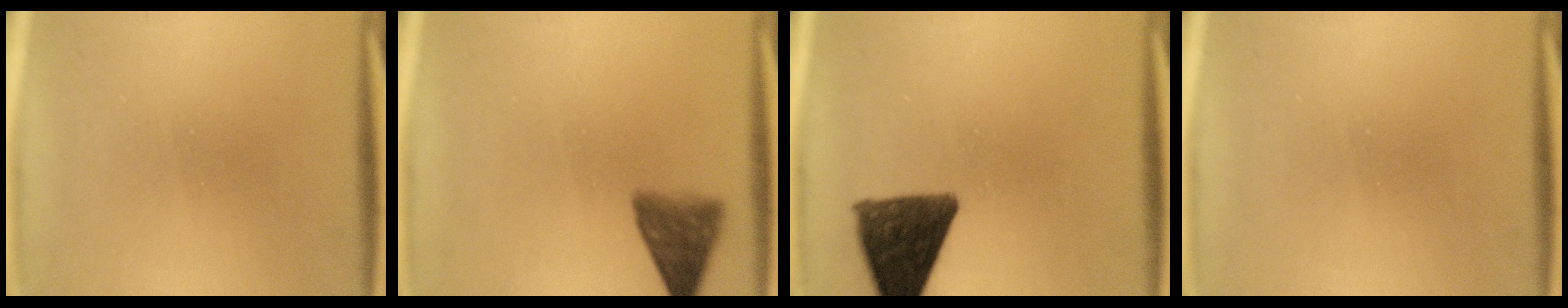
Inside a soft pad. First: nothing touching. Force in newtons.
{"total": 5.2}
{"total": 10.7}
{"total": 0.0}